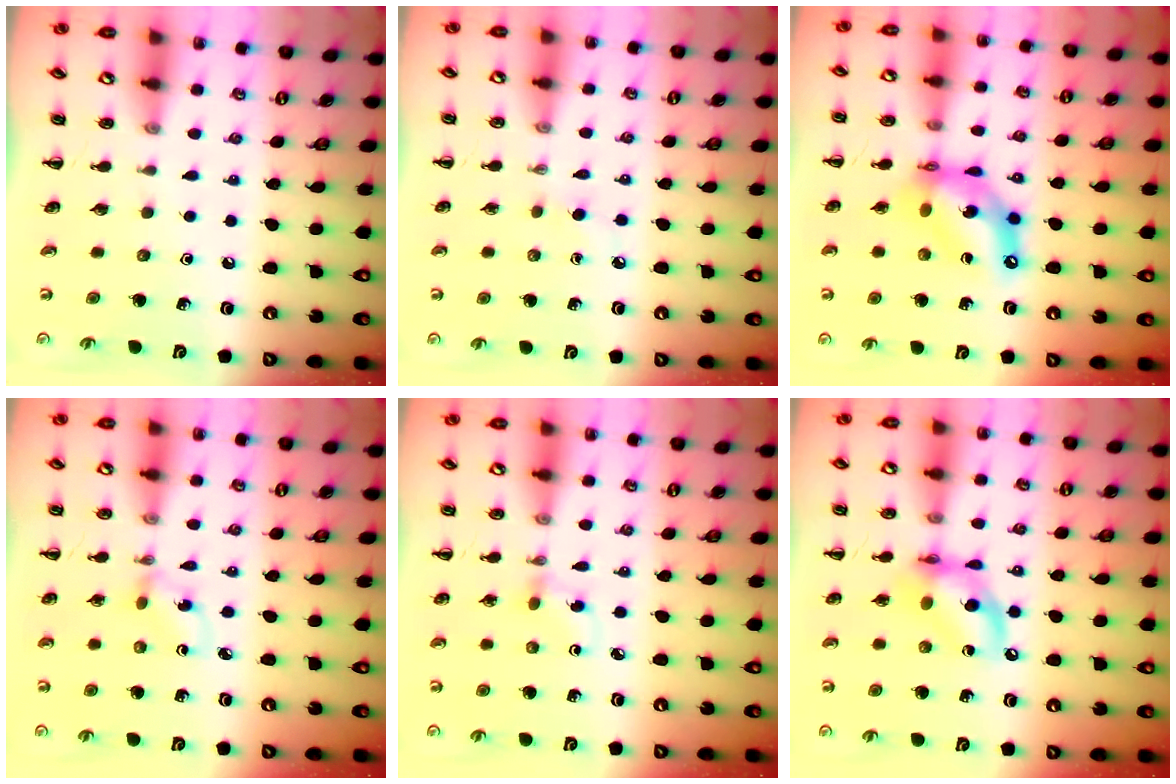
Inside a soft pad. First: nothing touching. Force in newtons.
{"total": 2.4, "press": 2.2, "slide": 1.0}
{"total": 12.7, "press": 12.3, "slide": 3.2}
{"total": 1.7, "press": 1.6, "slide": 0.7}
{"total": 2.8, "press": 2.5, "slide": 1.2}
{"total": 11.4, "press": 11.1, "slide": 2.7}